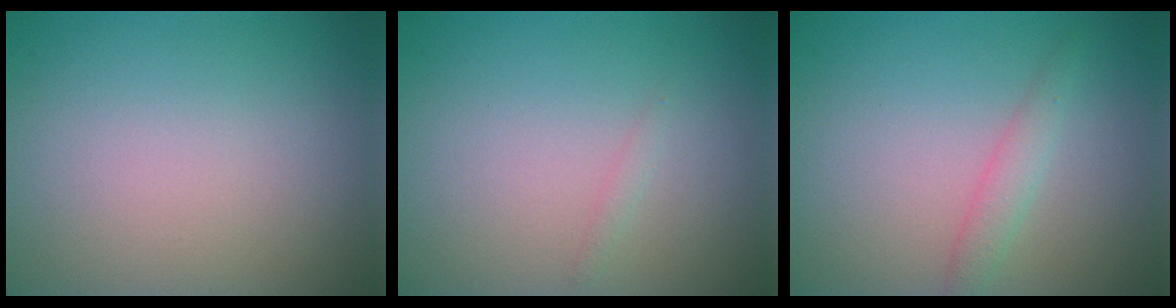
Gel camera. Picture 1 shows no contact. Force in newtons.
{"total": 0.6, "press": 0.6, "slide": 0.0}
{"total": 1.6, "press": 1.6, "slide": 0.0}